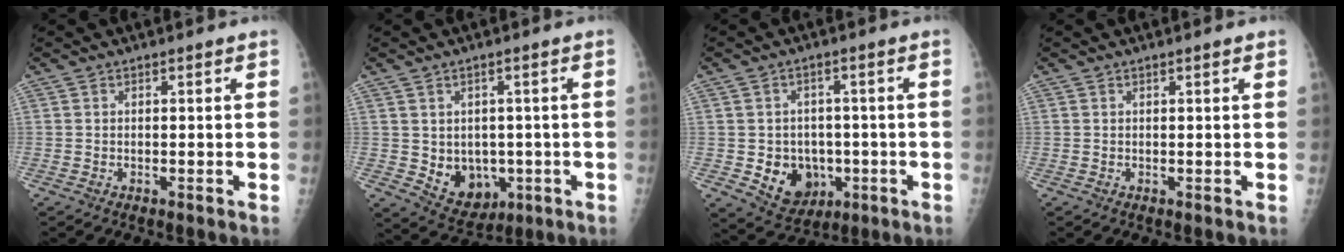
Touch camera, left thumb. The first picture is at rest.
{"total": 8.2, "force": [-1.3, 6.5, 4.9], "torque": [-0.045, -0.002, 0.003]}
{"total": 9.1, "force": [-2.0, 7.6, 4.6], "torque": [-0.037, 0.007, -0.015]}
{"total": 0.6, "force": [0.4, 0.0, 0.5], "torque": [-0.009, 0.001, 0.004]}